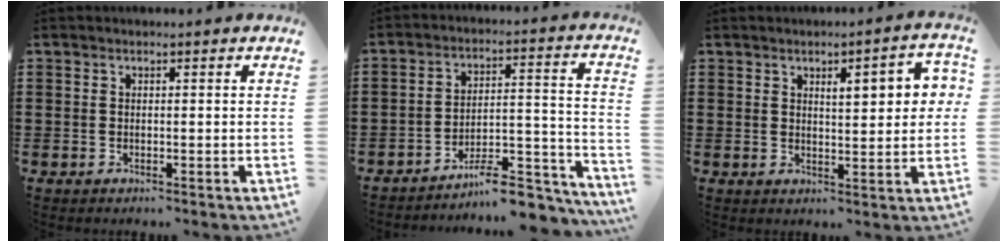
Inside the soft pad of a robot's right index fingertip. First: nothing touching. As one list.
[{"total": 9.4, "force": [-8.1, 1.9, 4.3], "torque": [-0.051, 0.030, -0.148]}, {"total": 5.2, "force": [1.8, 1.5, 4.6], "torque": [-0.067, -0.004, 0.023]}]